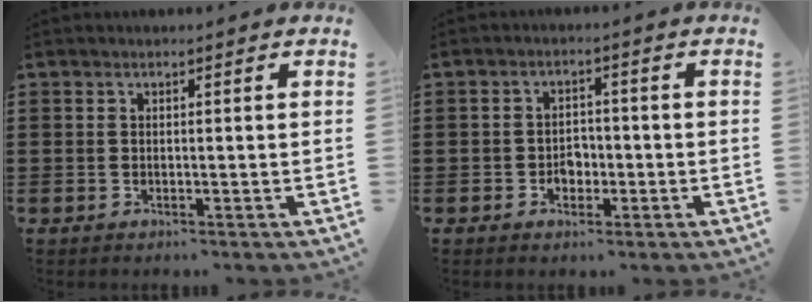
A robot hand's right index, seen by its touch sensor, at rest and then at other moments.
{"total": 2.7, "force": [-0.9, 2.1, 1.5], "torque": [-0.034, 0.005, -0.020]}